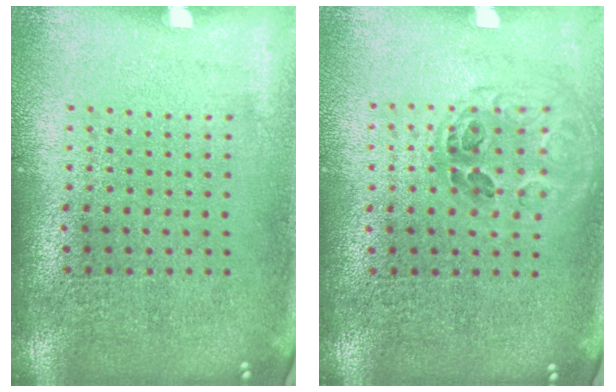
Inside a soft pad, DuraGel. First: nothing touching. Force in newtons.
{"total": 1.1, "press": 1.0, "slide": 0.6}